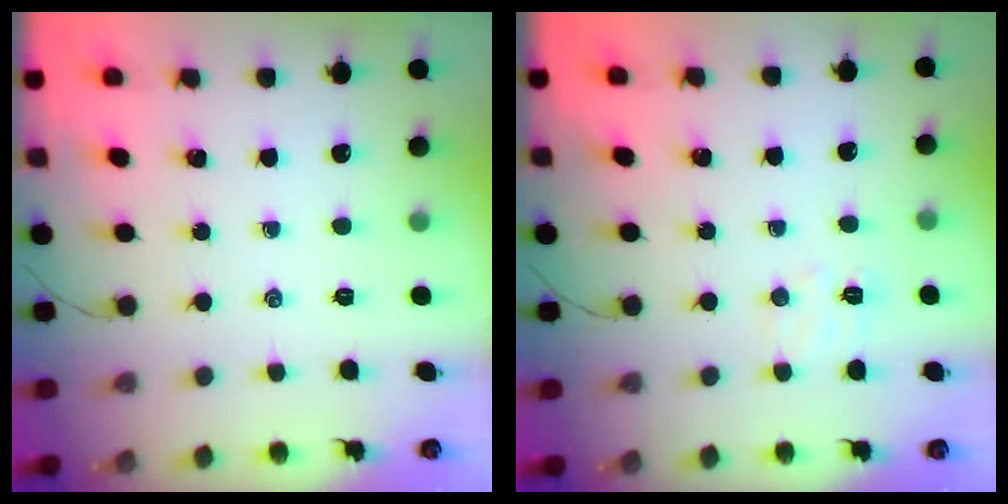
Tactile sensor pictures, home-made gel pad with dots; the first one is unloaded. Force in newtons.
{"total": 5.8, "press": 5.8, "slide": 1.0}